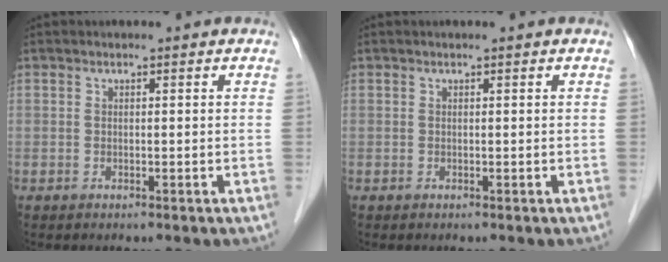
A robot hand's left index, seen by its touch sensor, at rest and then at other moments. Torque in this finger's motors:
{"motor_torque": [0.17, 0.08, -0.01, -0.01]}